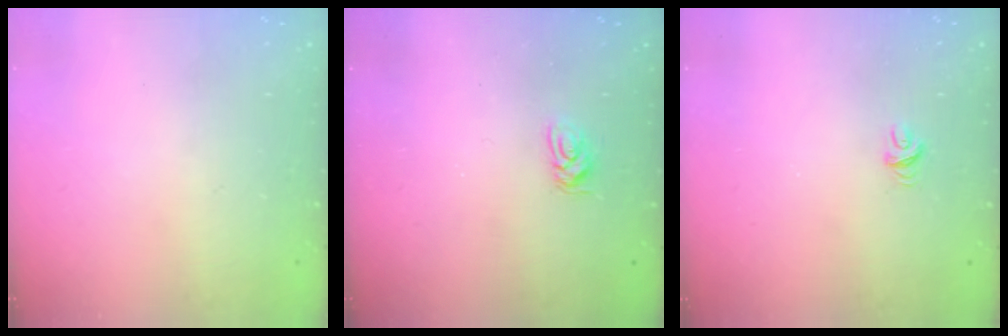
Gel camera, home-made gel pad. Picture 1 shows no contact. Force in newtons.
{"total": 3.4, "press": 3.4, "slide": 0.5}
{"total": 4.5, "press": 4.4, "slide": 0.5}